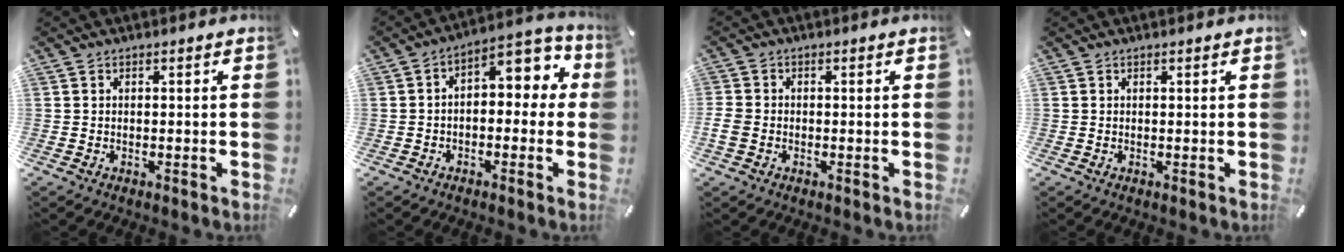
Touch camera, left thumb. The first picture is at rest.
{"total": 6.0, "force": [1.1, 4.3, 4.0], "torque": [-0.040, -0.019, 0.010]}
{"total": 2.7, "force": [-0.7, 2.1, 1.5], "torque": [-0.030, 0.002, -0.013]}
{"total": 0.0}